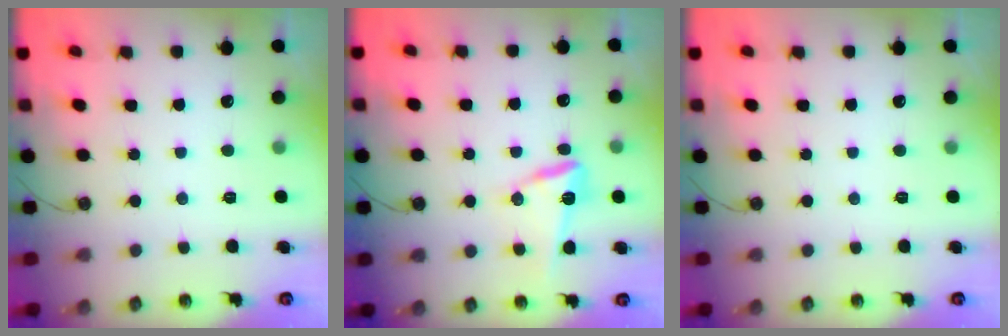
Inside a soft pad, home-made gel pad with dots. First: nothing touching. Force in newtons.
{"total": 11.7, "press": 11.6, "slide": 1.3}
{"total": 0.0}